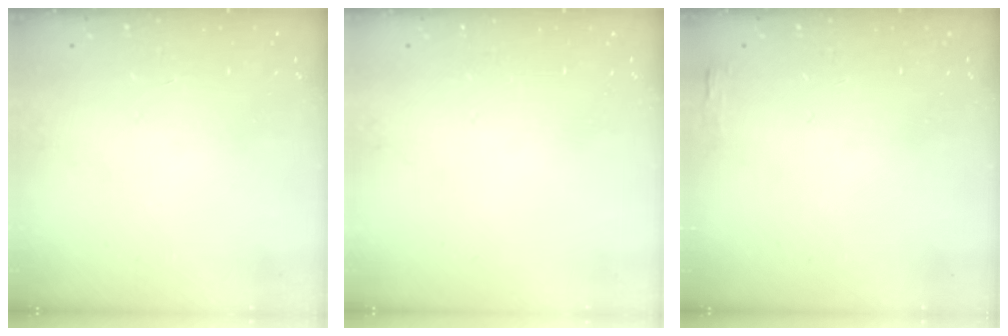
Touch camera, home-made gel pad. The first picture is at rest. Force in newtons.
{"total": 0.0}
{"total": 2.7, "press": 2.6, "slide": 0.8}